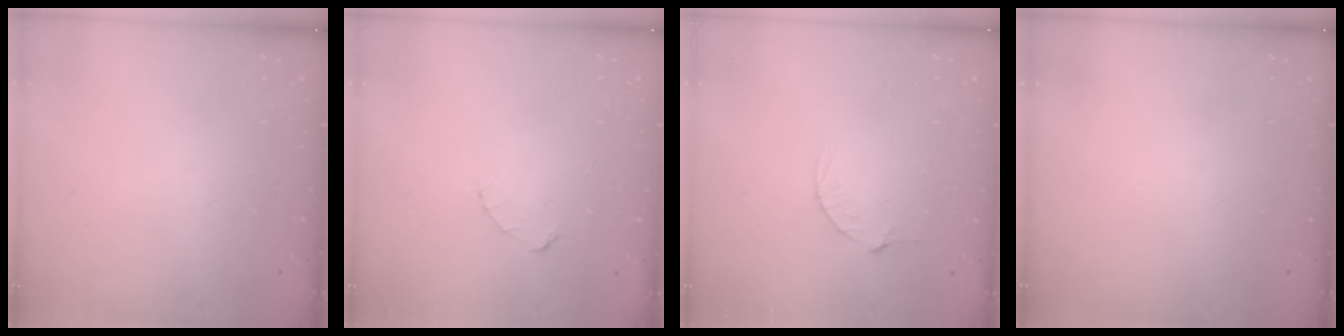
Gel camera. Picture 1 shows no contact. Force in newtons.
{"total": 2.4, "press": 2.4, "slide": 0.2}
{"total": 4.4, "press": 4.4, "slide": 0.6}
{"total": 0.0}